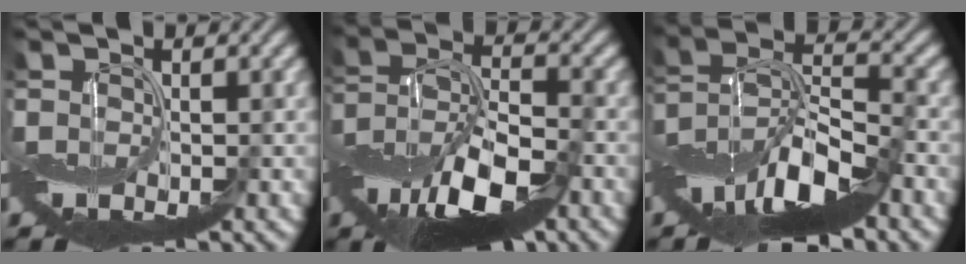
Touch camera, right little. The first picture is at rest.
{"total": 10.1, "force": [-5.1, 4.3, 7.6], "torque": [-0.139, -0.003, -0.095]}
{"total": 10.2, "force": [-5.8, 3.3, 7.7], "torque": [-0.135, 0.009, -0.117]}